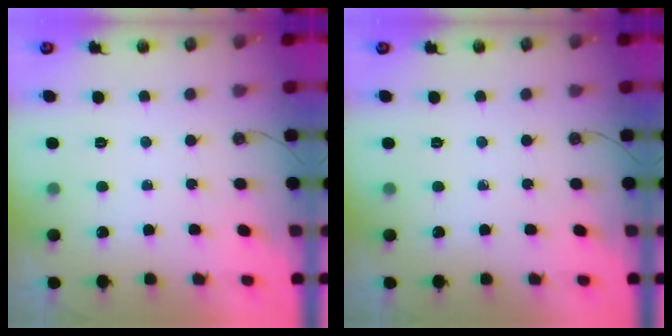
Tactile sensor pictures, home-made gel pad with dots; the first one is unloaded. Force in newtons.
{"total": 0.0}